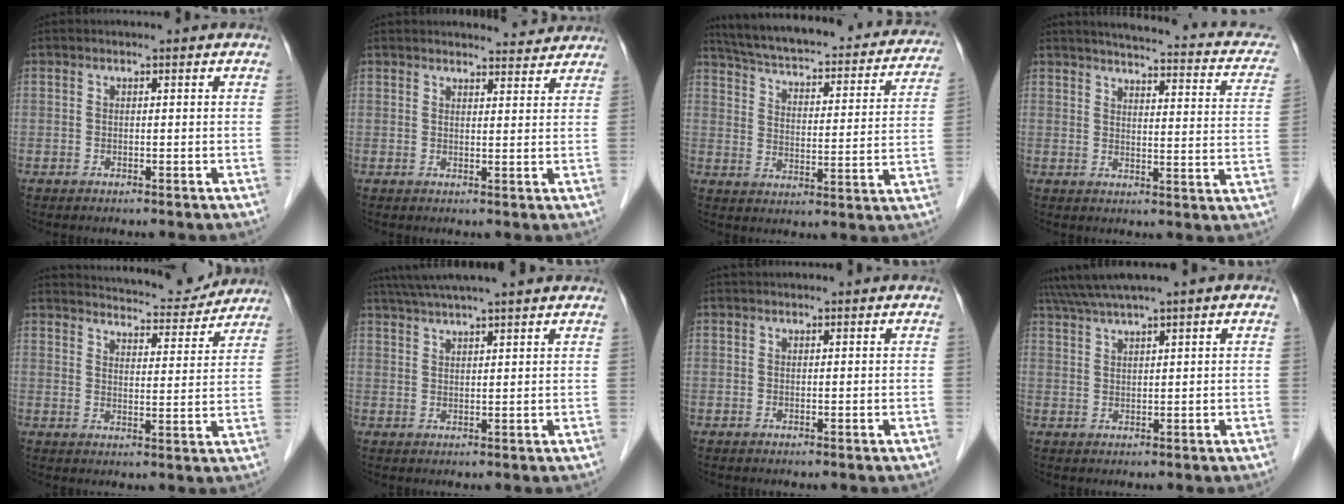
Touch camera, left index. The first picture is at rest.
{"total": 4.6, "force": [4.5, 0.8, 0.4], "torque": [-0.005, -0.002, 0.047]}
{"total": 28.0, "force": [24.5, 6.6, 11.9], "torque": [-0.188, -0.017, 0.305]}
{"total": 17.5, "force": [14.2, 4.2, 9.3], "torque": [-0.108, 0.000, 0.146]}
{"total": 14.4, "force": [13.8, 2.8, 3.4], "torque": [-0.040, -0.005, 0.173]}
{"total": 12.3, "force": [10.5, 0.2, 6.3], "torque": [-0.111, 0.042, 0.149]}
{"total": 0.9, "force": [0.9, 0.1, 0.2], "torque": [-0.007, 0.018, 0.020]}
{"total": 5.3, "force": [4.3, -1.1, 3.0], "torque": [-0.061, 0.026, 0.083]}